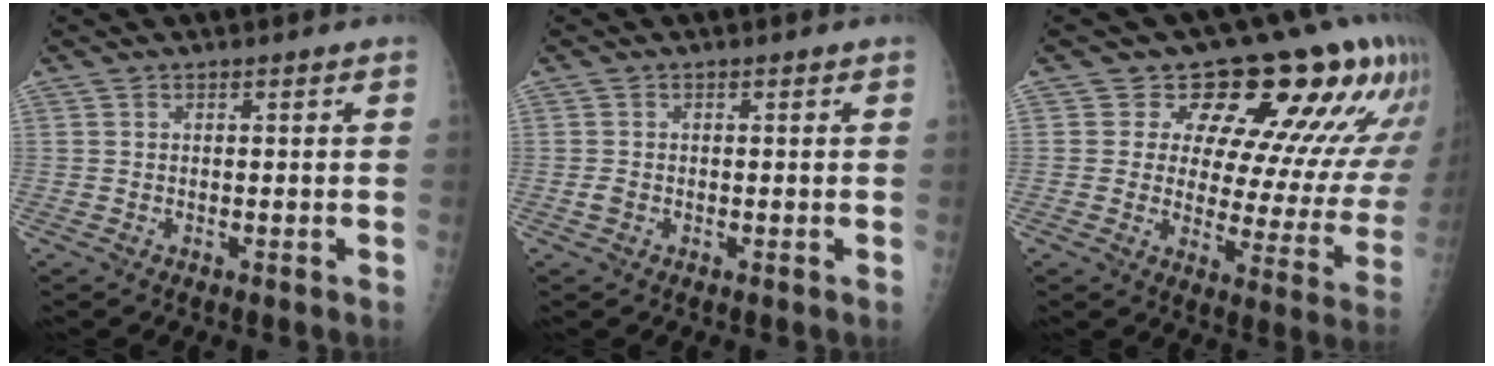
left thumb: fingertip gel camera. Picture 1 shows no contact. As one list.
[{"total": 1.3, "force": [0.0, 1.0, 0.8], "torque": [-0.009, 0.000, 0.001]}, {"total": 18.9, "force": [11.2, 8.7, 12.4], "torque": [-0.106, -0.056, 0.135]}]